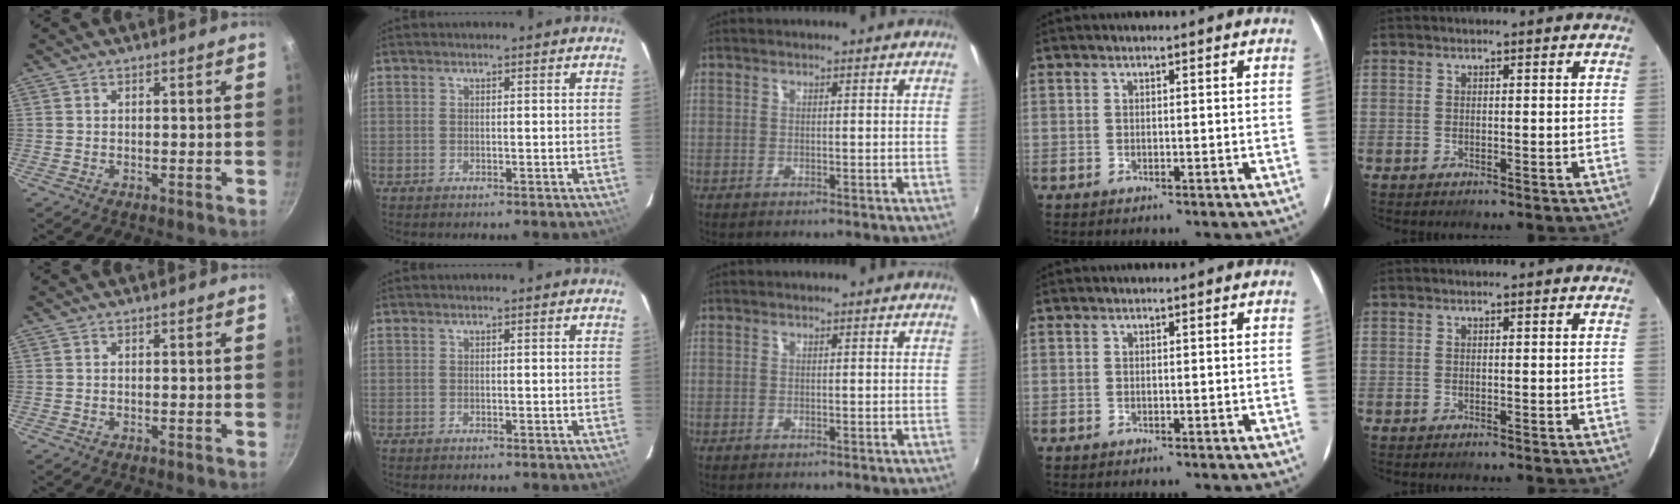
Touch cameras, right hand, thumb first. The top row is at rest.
{}